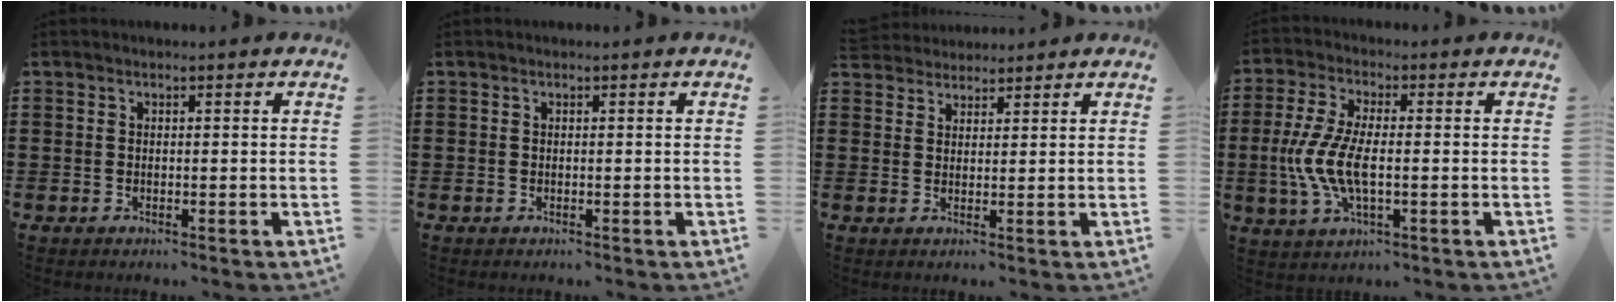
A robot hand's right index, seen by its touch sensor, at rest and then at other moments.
{"total": 0.0}
{"total": 2.8, "force": [2.7, 0.9, -0.4], "torque": [-0.003, 0.003, 0.053]}
{"total": 8.4, "force": [-1.3, 3.5, 7.6], "torque": [-0.181, -0.009, -0.032]}